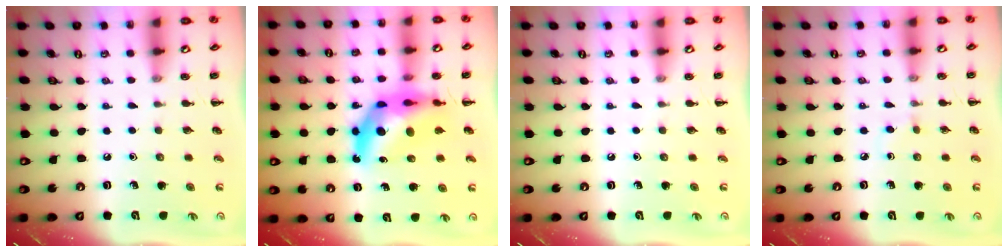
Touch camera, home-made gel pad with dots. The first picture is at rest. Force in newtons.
{"total": 12.9, "press": 12.4, "slide": 3.8}
{"total": 0.0}
{"total": 2.3, "press": 2.1, "slide": 1.0}